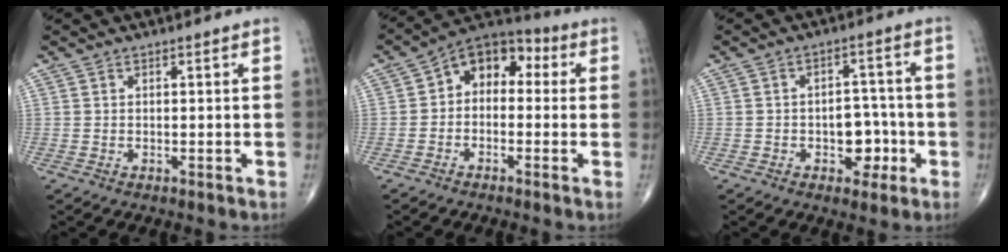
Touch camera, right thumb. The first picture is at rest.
{"total": 9.3, "force": [0.6, 6.5, 6.6], "torque": [-0.062, 0.036, -0.013]}
{"total": 6.7, "force": [-2.1, 4.5, 4.4], "torque": [-0.023, 0.024, -0.028]}